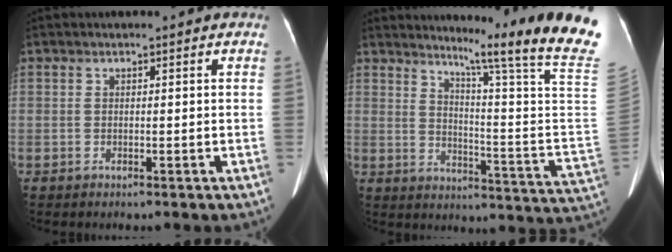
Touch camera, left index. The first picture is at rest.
{"total": 20.5, "force": [16.3, -4.0, 11.7], "torque": [-0.173, -0.113, 0.205]}